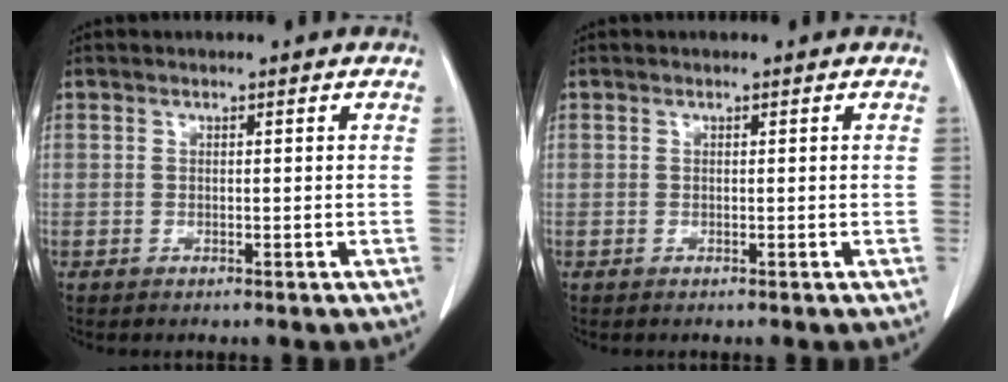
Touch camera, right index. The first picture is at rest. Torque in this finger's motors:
{"motor_torque": [0.04, -0.01, 0.02, 0.01]}